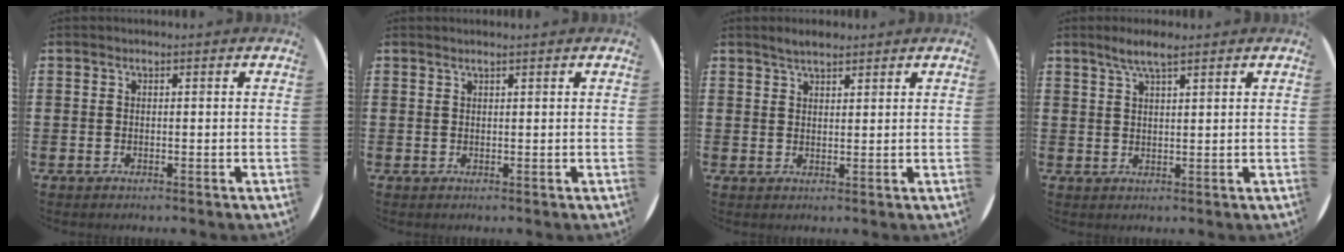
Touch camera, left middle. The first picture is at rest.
{"total": 0.6, "force": [0.5, -0.2, 0.2], "torque": [0.000, -0.001, 0.009]}
{"total": 2.5, "force": [2.2, 0.7, 0.9], "torque": [-0.019, 0.006, 0.042]}
{"total": 3.4, "force": [2.6, 0.5, 2.2], "torque": [-0.046, 0.005, 0.045]}